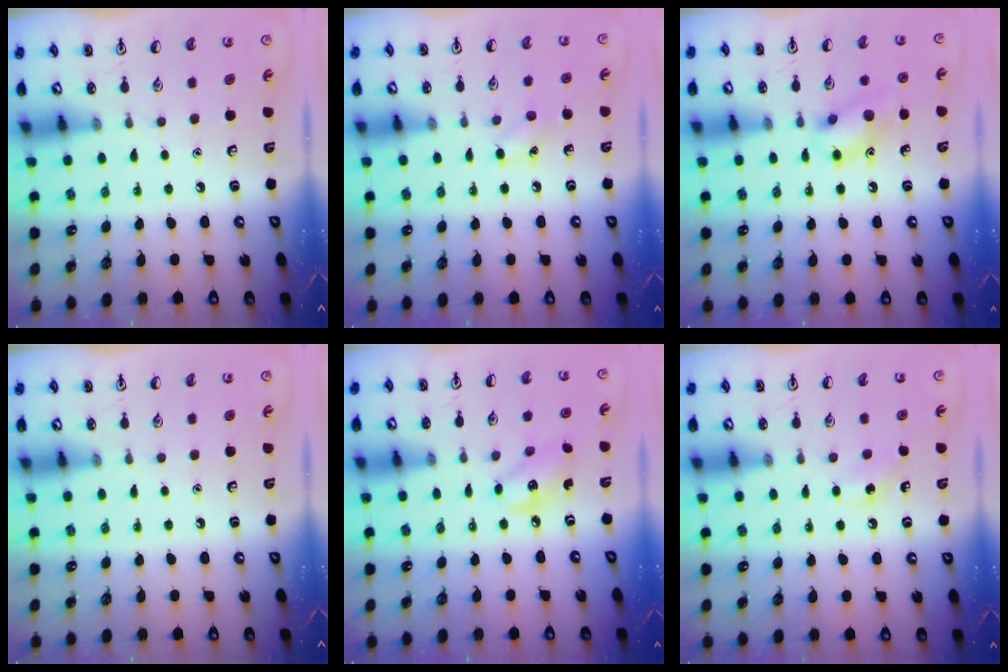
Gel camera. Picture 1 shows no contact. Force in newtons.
{"total": 6.1, "press": 5.8, "slide": 1.6}
{"total": 11.7, "press": 11.6, "slide": 0.7}
{"total": 0.0}
{"total": 5.4, "press": 5.3, "slide": 0.8}
{"total": 4.5, "press": 4.2, "slide": 1.3}